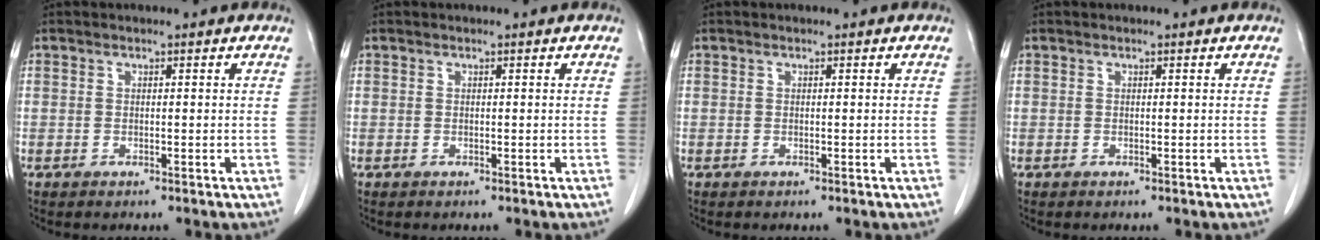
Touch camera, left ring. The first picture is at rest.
{"total": 0.0}
{"total": 0.0}
{"total": 0.0}